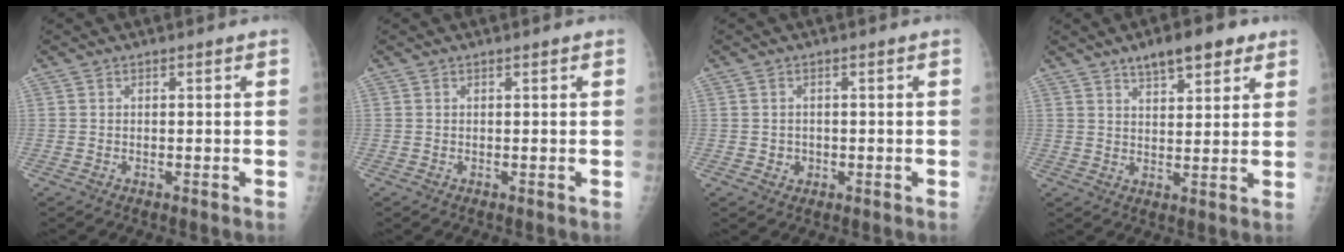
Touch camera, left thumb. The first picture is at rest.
{"total": 0.0}
{"total": 1.7, "force": [-0.4, 1.7, 0.4], "torque": [0.005, 0.005, 0.000]}
{"total": 8.5, "force": [5.5, 3.3, 5.5], "torque": [-0.058, -0.018, 0.082]}